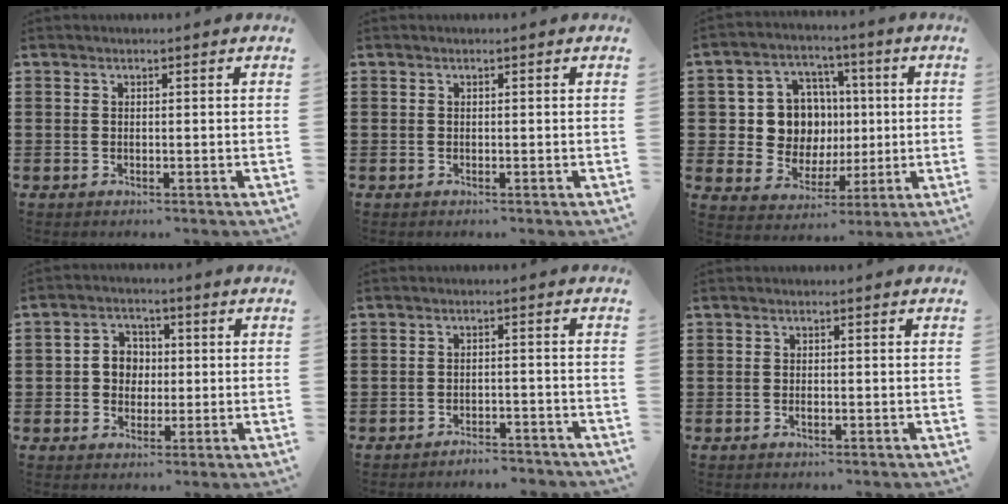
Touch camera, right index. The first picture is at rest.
{"total": 0.0}
{"total": 10.0, "force": [0.9, 9.0, 4.4], "torque": [-0.098, 0.013, 0.026]}
{"total": 4.1, "force": [-0.1, 3.8, 1.5], "torque": [-0.045, 0.013, -0.007]}
{"total": 2.8, "force": [-2.8, 0.0, 0.2], "torque": [-0.007, 0.001, -0.058]}
{"total": 0.6, "force": [-0.4, 0.1, 0.4], "torque": [-0.008, -0.006, -0.004]}